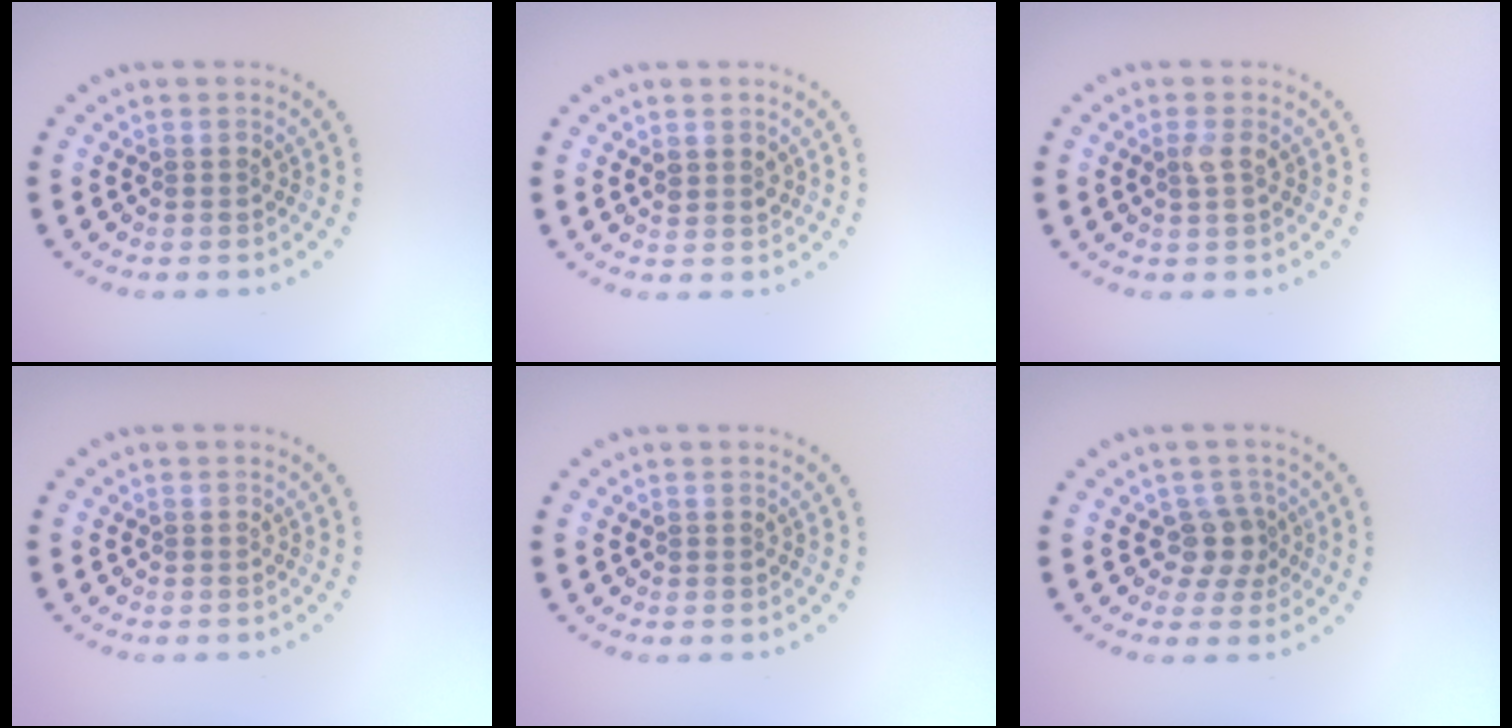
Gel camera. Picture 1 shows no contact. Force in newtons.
{"total": 1.2, "press": 1.0, "slide": 0.6}
{"total": 1.1, "press": 1.0, "slide": 0.3}
{"total": 0.0}
{"total": 0.0}
{"total": 2.4, "press": 1.9, "slide": 1.5}